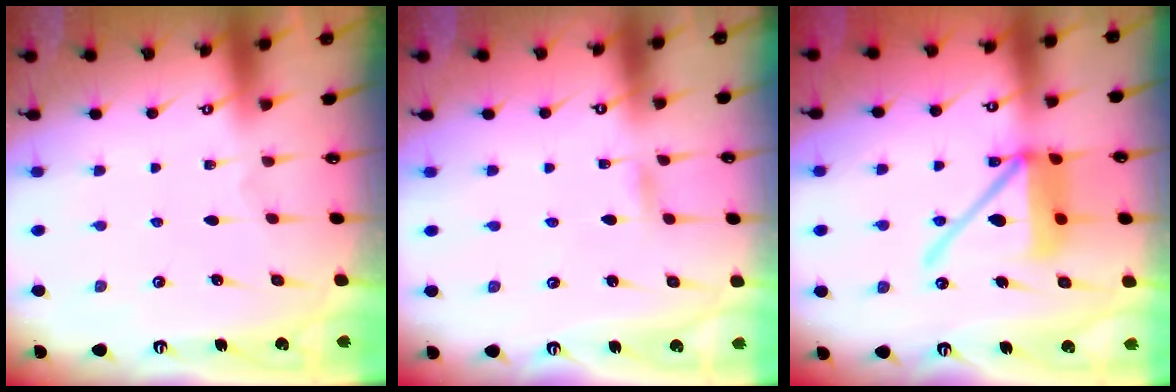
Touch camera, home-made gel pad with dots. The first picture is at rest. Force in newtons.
{"total": 2.8, "press": 2.7, "slide": 0.3}
{"total": 14.7, "press": 14.6, "slide": 2.0}